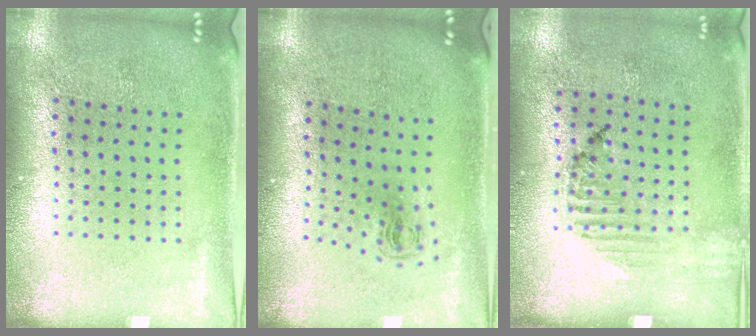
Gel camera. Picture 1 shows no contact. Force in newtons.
{"total": 0.6, "press": 0.3, "slide": 0.5}
{"total": 1.2, "press": 1.2, "slide": 0.4}